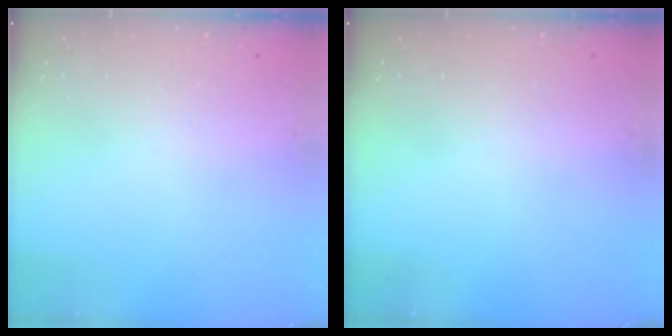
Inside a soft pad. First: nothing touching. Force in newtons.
{"total": 0.0}